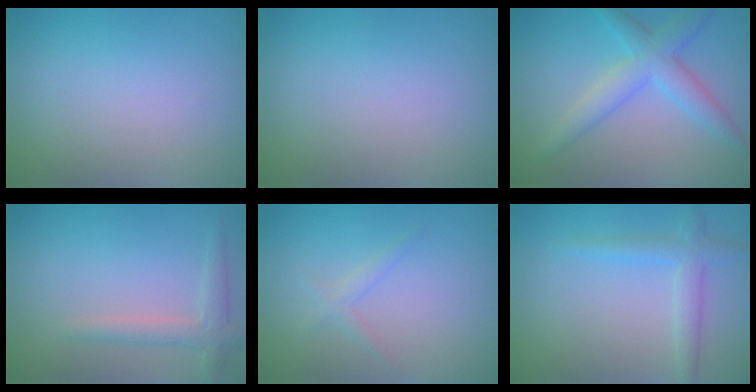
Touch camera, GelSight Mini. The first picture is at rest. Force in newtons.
{"total": 0.0}
{"total": 4.0, "press": 4.0, "slide": 0.1}
{"total": 2.1, "press": 2.1, "slide": 0.1}
{"total": 1.1, "press": 1.1, "slide": 0.1}
{"total": 2.2, "press": 2.2, "slide": 0.1}